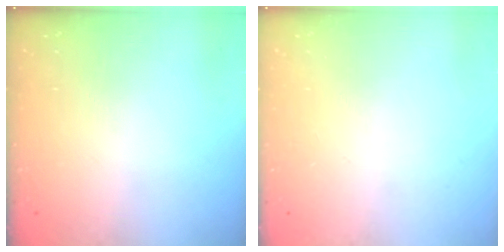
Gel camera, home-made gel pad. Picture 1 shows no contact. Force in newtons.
{"total": 0.0}